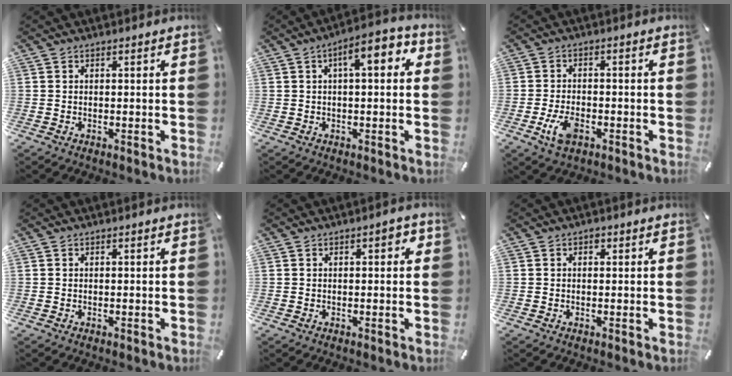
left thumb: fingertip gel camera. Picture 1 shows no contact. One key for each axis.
{"total": 8.3, "fx": 2.4, "fy": 2.9, "fz": 7.4, "tx": -0.113, "ty": 0.000, "tz": 0.032}
{"total": 6.0, "fx": -2.5, "fy": 3.3, "fz": 4.3, "tx": -0.101, "ty": 0.004, "tz": -0.049}
{"total": 0.0}
{"total": 2.4, "fx": 0.4, "fy": 1.1, "fz": 2.0, "tx": -0.031, "ty": 0.007, "tz": 0.003}
{"total": 0.7, "fx": 0.2, "fy": 0.6, "fz": 0.4, "tx": -0.007, "ty": 0.004, "tz": 0.003}